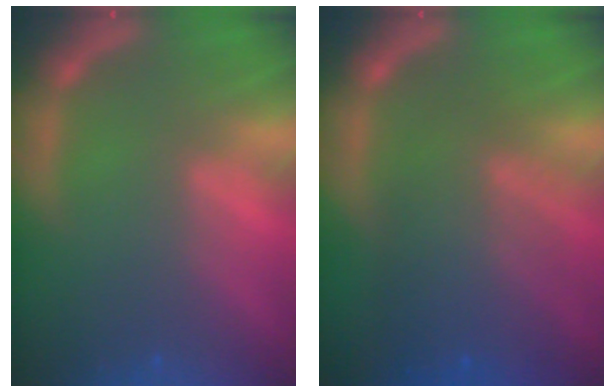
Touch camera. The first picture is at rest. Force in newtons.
{"total": 7.0}